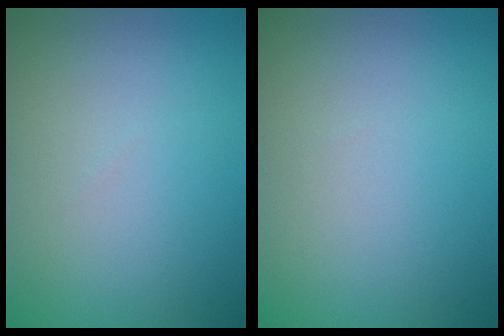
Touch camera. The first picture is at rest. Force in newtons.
{"total": 0.0}